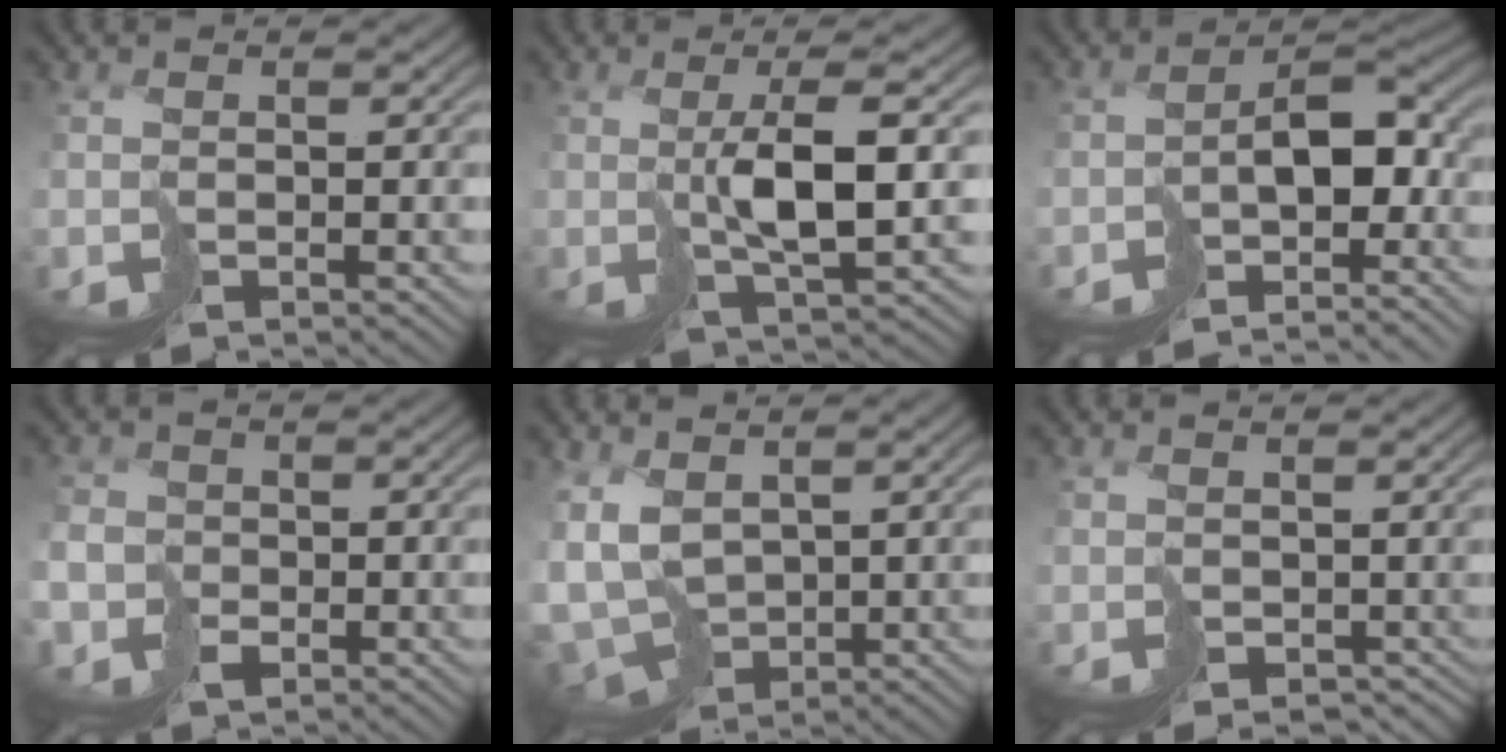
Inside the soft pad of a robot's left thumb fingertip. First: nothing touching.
{"total": 4.8, "force": [1.8, 0.4, 4.5], "torque": [-0.088, 0.004, 0.040]}
{"total": 5.9, "force": [-3.4, 2.8, 3.9], "torque": [-0.045, -0.007, -0.062]}
{"total": 4.9, "force": [-2.0, 4.1, 1.7], "torque": [-0.044, -0.016, -0.051]}
{"total": 8.7, "force": [-0.6, 6.0, 6.3], "torque": [-0.169, -0.034, 0.000]}
{"total": 1.7, "force": [0.5, 1.5, 0.7], "torque": [-0.016, -0.007, 0.012]}